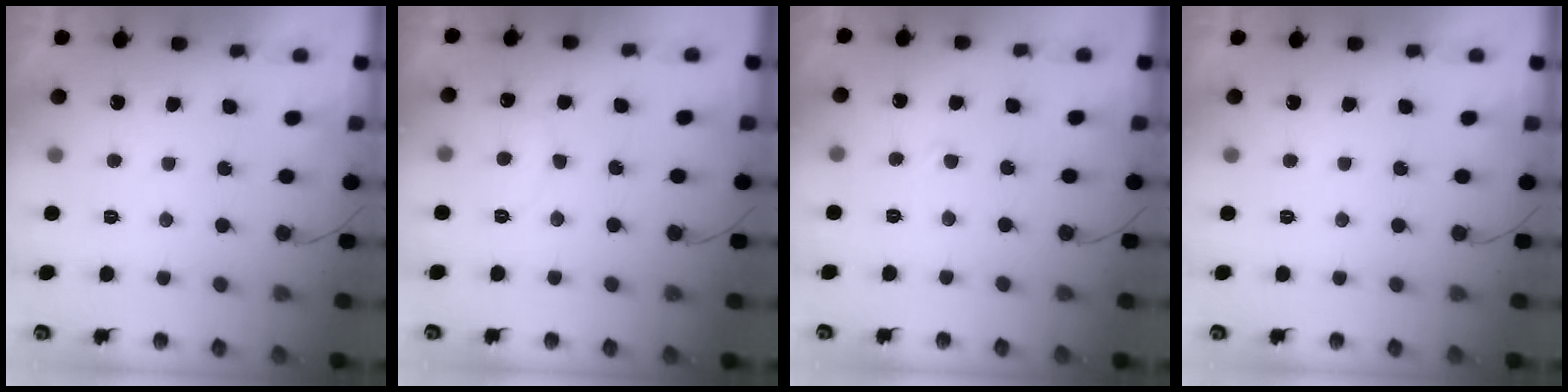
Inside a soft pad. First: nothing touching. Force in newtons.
{"total": 7.3, "press": 7.3, "slide": 0.5}
{"total": 2.8, "press": 2.8, "slide": 0.2}
{"total": 0.0}